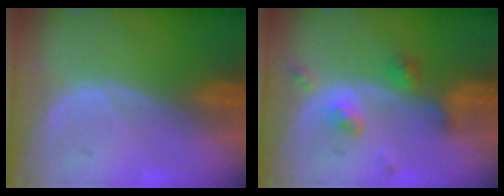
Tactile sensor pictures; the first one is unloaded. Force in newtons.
{"total": 5.3, "press": 4.5, "slide": 2.6}